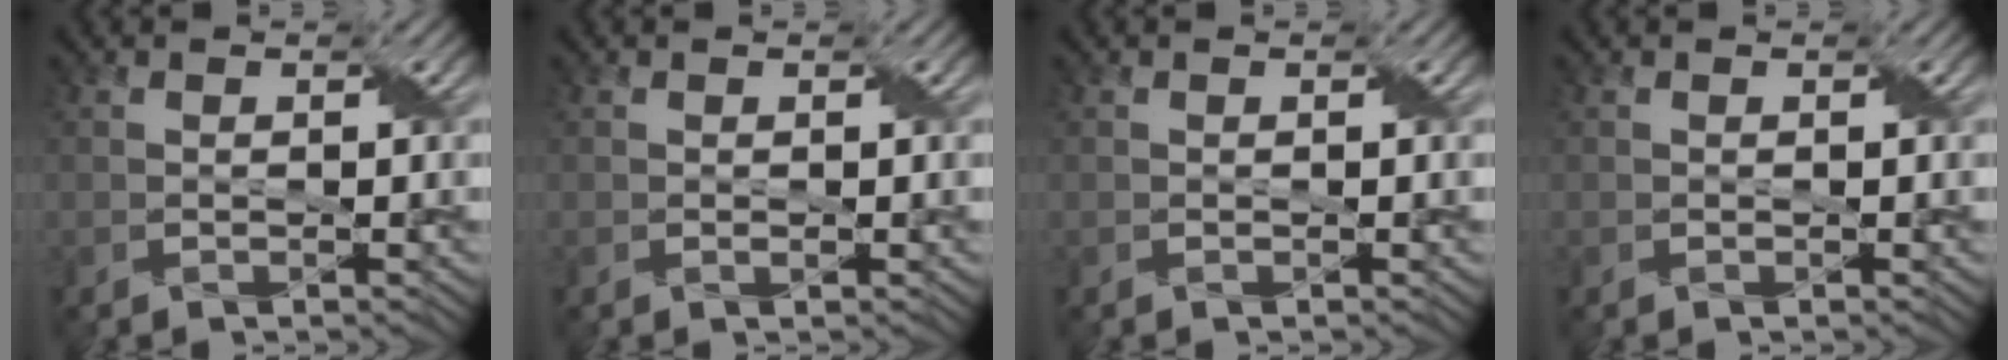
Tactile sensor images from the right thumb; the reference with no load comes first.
{"total": 0.0}
{"total": 0.0}
{"total": 0.0}